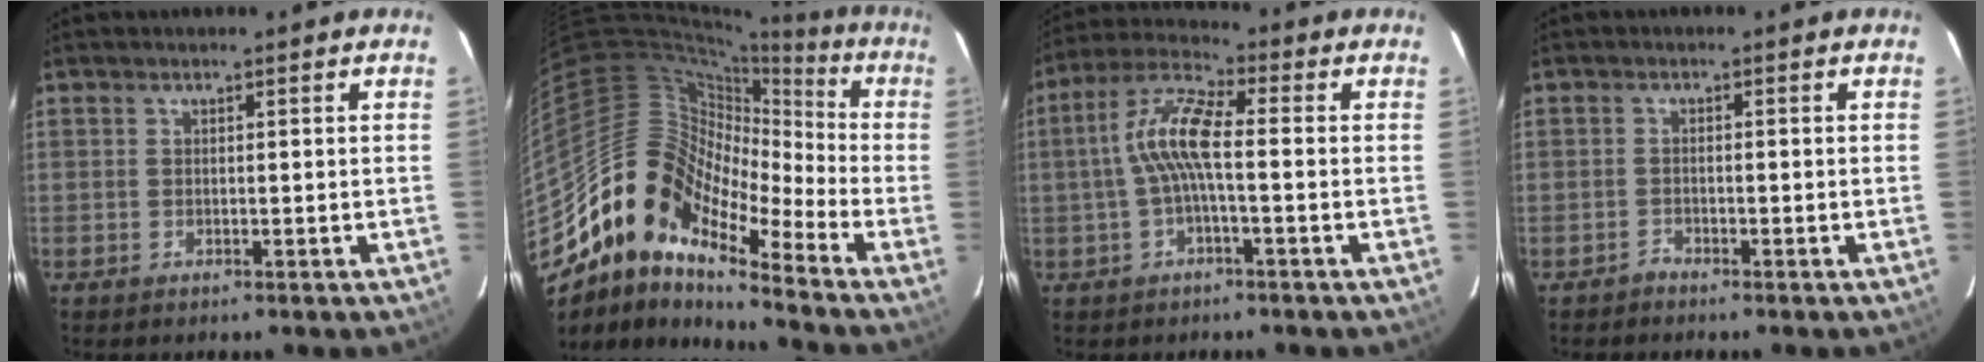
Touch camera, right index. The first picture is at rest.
{"total": 14.6, "force": [-10.7, 6.3, 7.6], "torque": [-0.110, 0.006, -0.225]}
{"total": 8.8, "force": [-0.6, 2.0, 8.5], "torque": [-0.184, 0.018, -0.012]}
{"total": 1.1, "force": [-1.0, 0.3, -0.2], "torque": [0.004, 0.004, -0.021]}